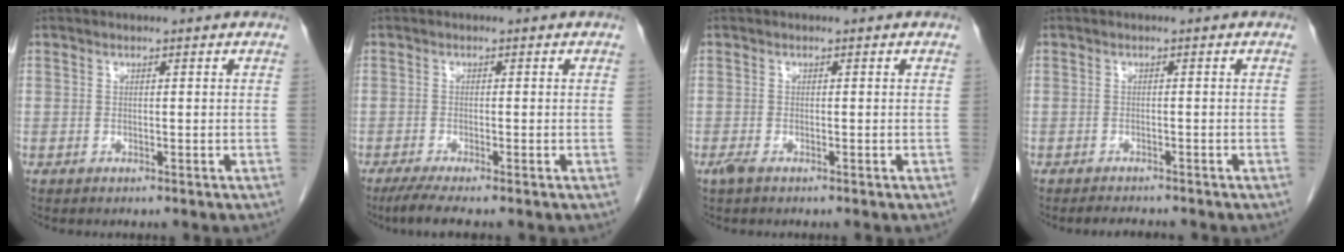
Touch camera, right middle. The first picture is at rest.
{"total": 3.8, "force": [-2.9, -0.1, 2.5], "torque": [-0.049, -0.011, -0.055]}
{"total": 1.2, "force": [-0.8, 0.2, 0.8], "torque": [-0.023, -0.004, -0.017]}
{"total": 2.2, "force": [-2.2, 0.2, 0.5], "torque": [-0.010, -0.007, -0.031]}